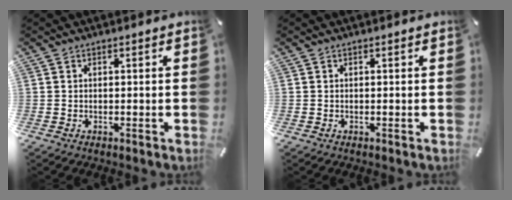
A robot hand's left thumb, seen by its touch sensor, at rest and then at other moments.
{"total": 0.0}